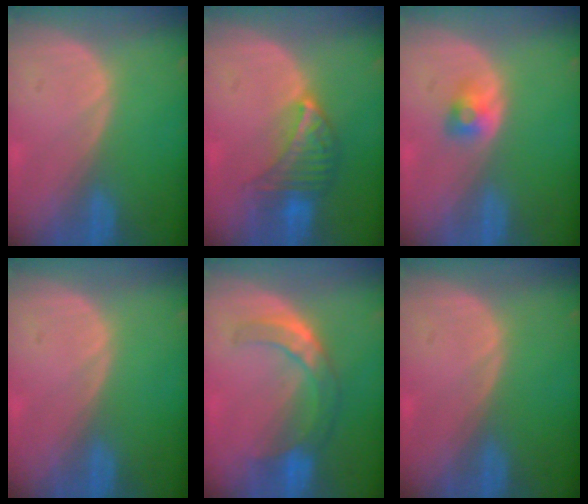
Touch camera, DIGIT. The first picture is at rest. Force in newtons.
{"total": 6.9, "press": 6.2, "slide": 2.8}
{"total": 2.7, "press": 2.4, "slide": 1.1}
{"total": 0.0}
{"total": 7.6, "press": 6.5, "slide": 4.0}
{"total": 0.0}